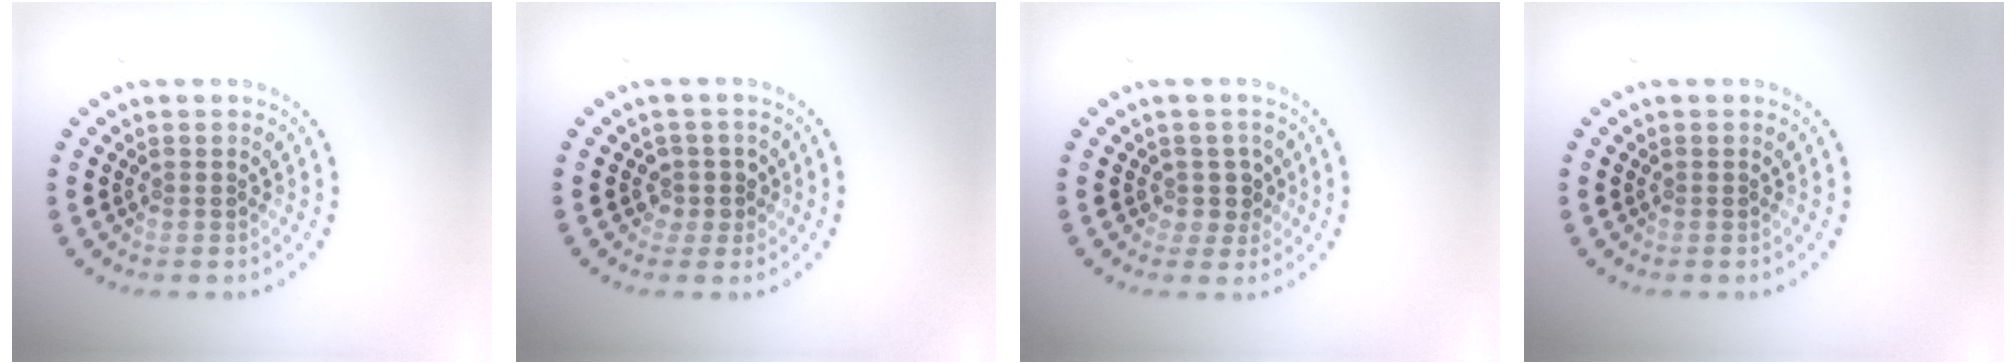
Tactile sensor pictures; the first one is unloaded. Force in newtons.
{"total": 1.6, "press": 1.3, "slide": 1.0}
{"total": 2.0, "press": 1.5, "slide": 1.3}
{"total": 0.0}